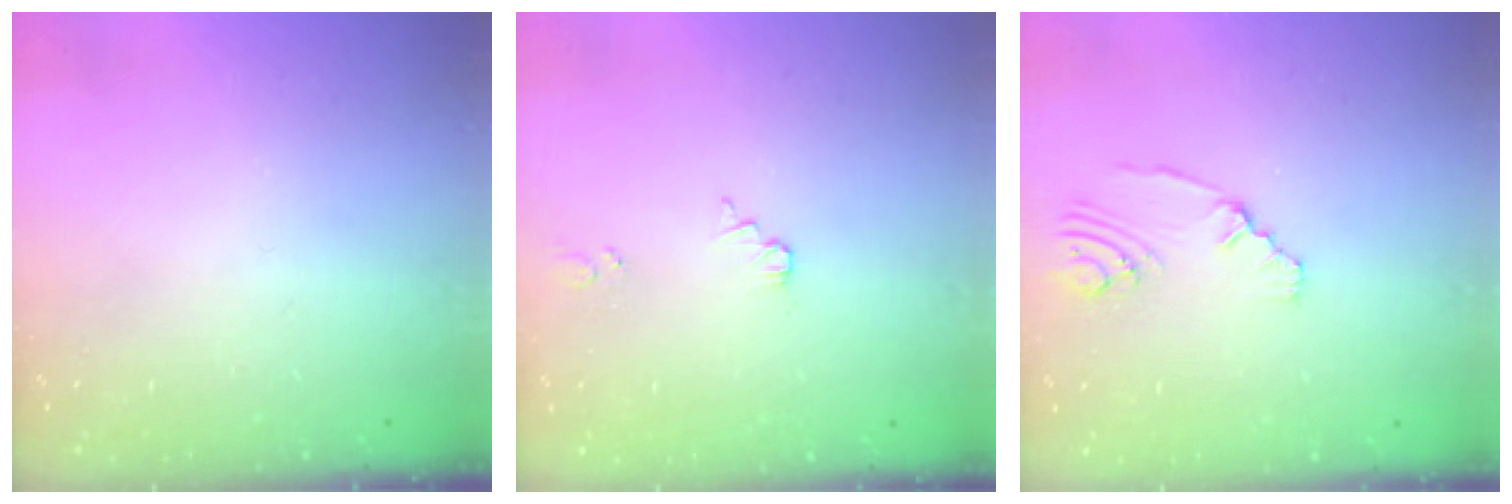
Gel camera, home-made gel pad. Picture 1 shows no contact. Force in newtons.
{"total": 1.7, "press": 1.7, "slide": 0.3}
{"total": 2.2, "press": 2.1, "slide": 0.6}